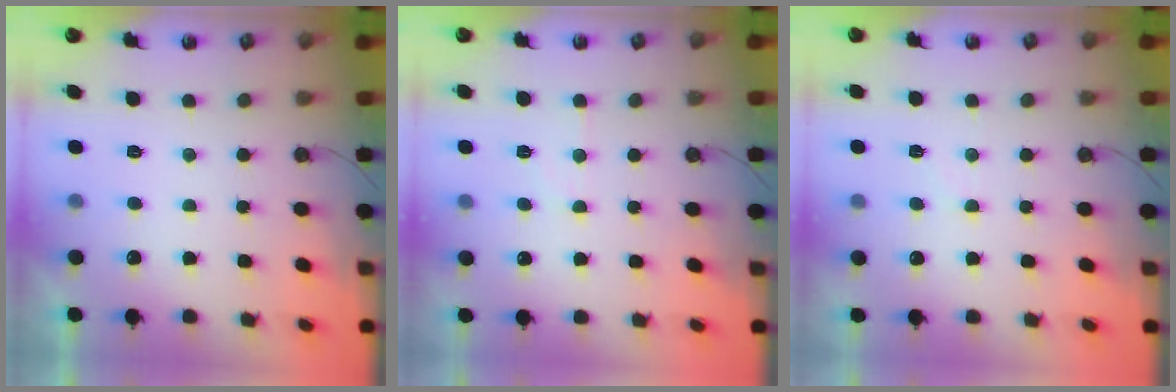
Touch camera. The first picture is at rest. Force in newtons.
{"total": 5.5, "press": 5.5, "slide": 0.7}
{"total": 5.5, "press": 5.4, "slide": 0.7}